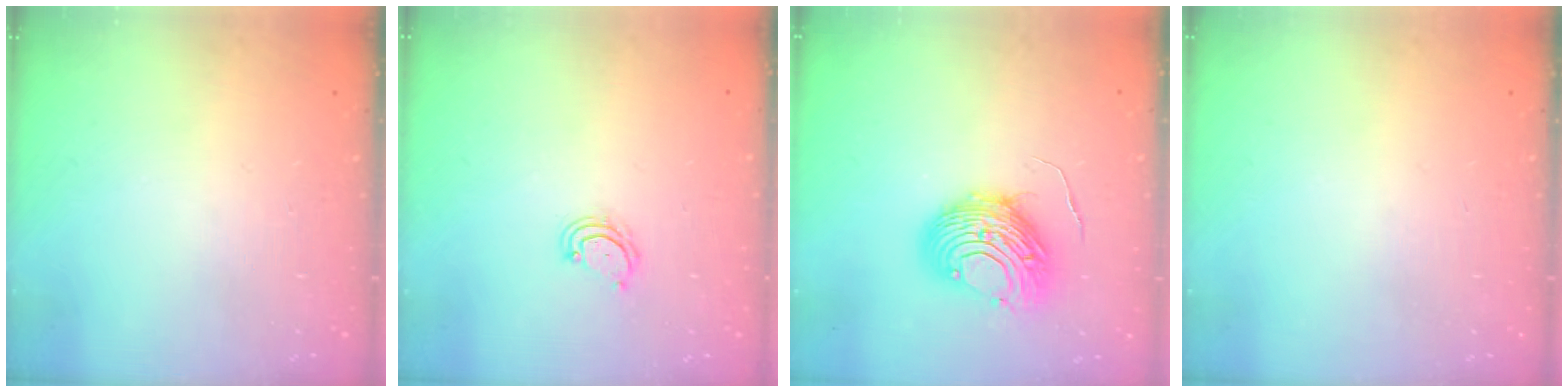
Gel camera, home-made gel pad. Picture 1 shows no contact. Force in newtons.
{"total": 4.4, "press": 4.3, "slide": 0.3}
{"total": 11.0, "press": 11.0, "slide": 1.0}
{"total": 0.0}